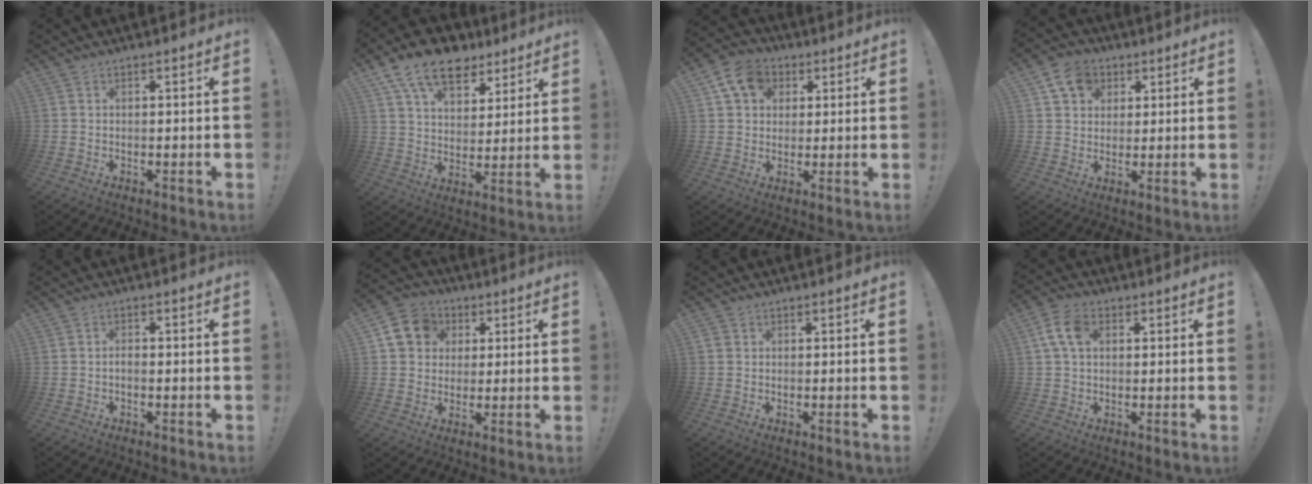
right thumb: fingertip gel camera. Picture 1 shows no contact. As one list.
[{"total": 15.1, "force": [9.2, 8.9, 8.0], "torque": [-0.136, -0.049, 0.171]}, {"total": 11.1, "force": [4.1, 9.0, 4.9], "torque": [-0.071, -0.008, 0.083]}, {"total": 9.6, "force": [4.1, 7.9, 3.5], "torque": [-0.050, -0.015, 0.083]}, {"total": 1.4, "force": [-0.8, 0.4, 1.0], "torque": [-0.015, 0.003, -0.015]}, {"total": 11.4, "force": [3.2, 10.0, 4.4], "torque": [-0.059, 0.000, 0.069]}, {"total": 0.9, "force": [0.2, 0.8, 0.4], "torque": [-0.006, 0.003, 0.004]}, {"total": 8.1, "force": [1.9, 5.3, 5.8], "torque": [-0.114, 0.010, 0.037]}]